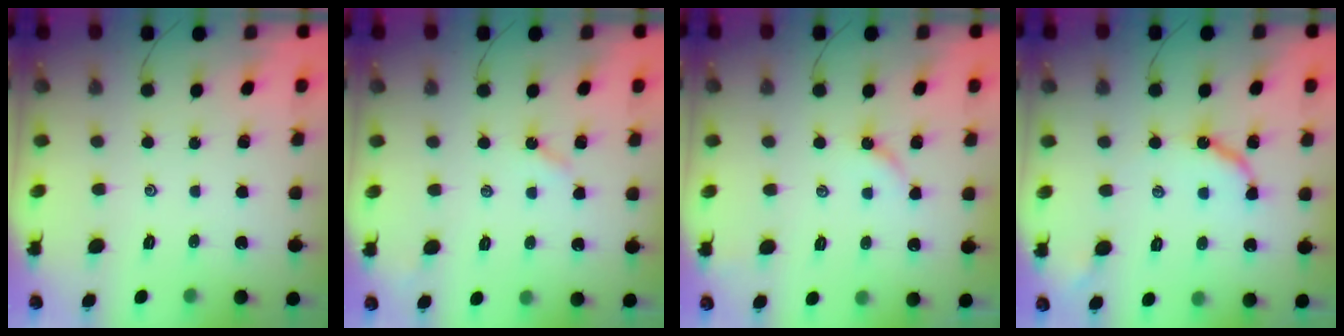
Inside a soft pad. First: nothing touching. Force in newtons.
{"total": 2.8, "press": 2.8, "slide": 0.5}
{"total": 4.1, "press": 4.1, "slide": 0.7}
{"total": 8.3, "press": 8.2, "slide": 0.7}